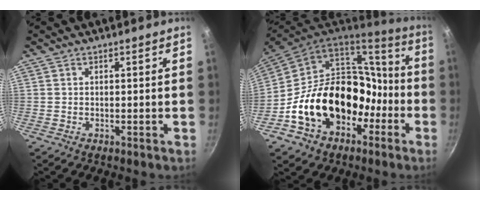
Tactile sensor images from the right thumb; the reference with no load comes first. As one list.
[{"total": 24.6, "force": [-6.5, 17.8, 15.8], "torque": [-0.242, 0.076, -0.085]}]